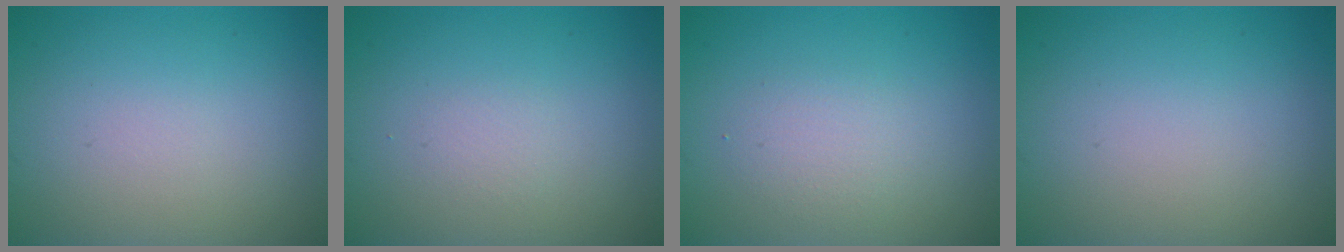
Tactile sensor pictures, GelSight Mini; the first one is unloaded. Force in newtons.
{"total": 0.7, "press": 0.7, "slide": 0.0}
{"total": 1.8, "press": 1.8, "slide": 0.1}
{"total": 0.0}